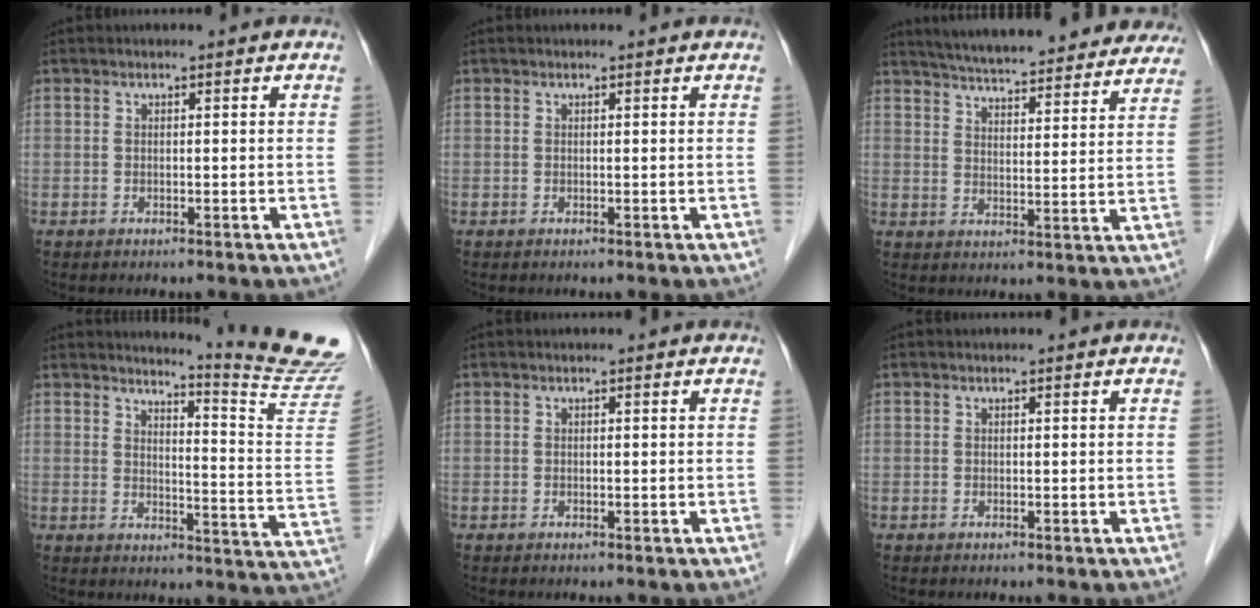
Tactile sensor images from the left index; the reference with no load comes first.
{"total": 0.5, "force": [0.5, 0.0, 0.1], "torque": [-0.004, 0.000, 0.003]}
{"total": 27.5, "force": [25.0, 4.8, 10.4], "torque": [-0.165, -0.021, 0.314]}
{"total": 14.5, "force": [13.8, -3.1, 3.3], "torque": [-0.054, -0.129, 0.157]}
{"total": 0.0}
{"total": 0.0}